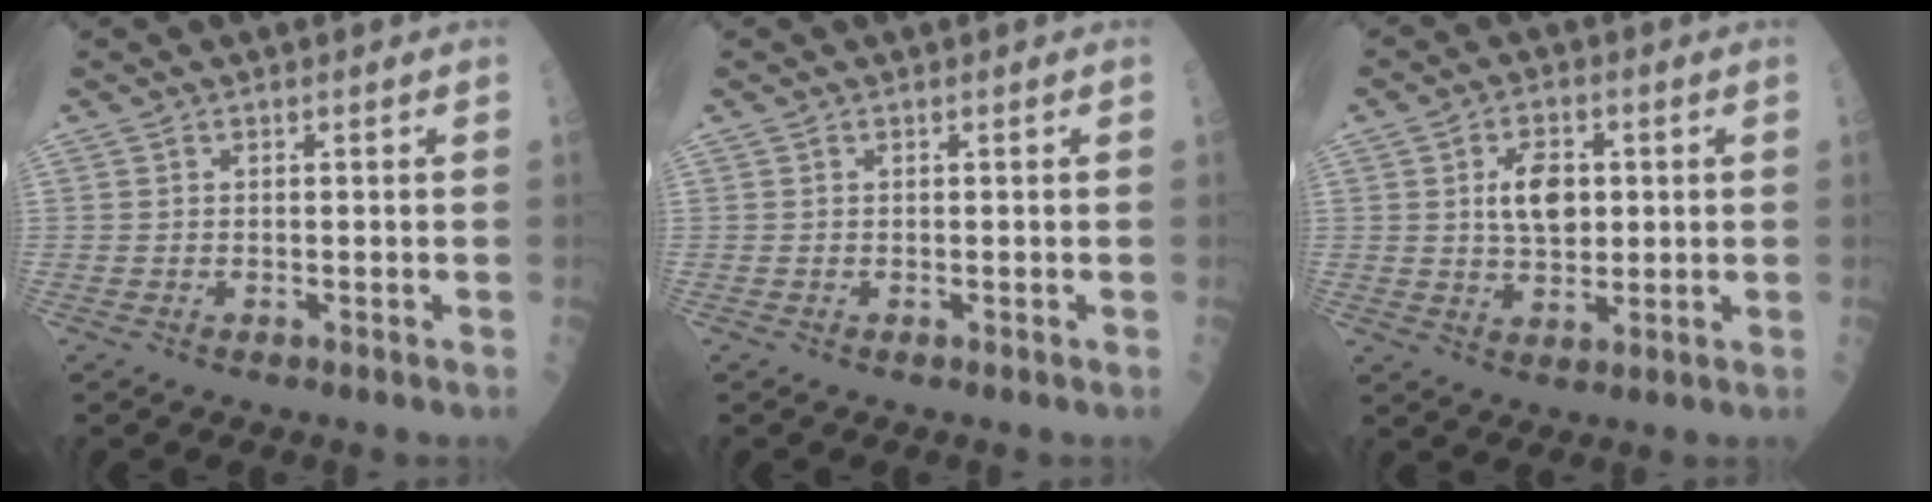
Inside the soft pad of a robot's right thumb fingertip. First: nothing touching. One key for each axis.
{"total": 0.0}
{"total": 7.8, "fx": 1.4, "fy": 4.8, "fz": 6.0, "tx": -0.078, "ty": -0.003, "tz": 0.025}